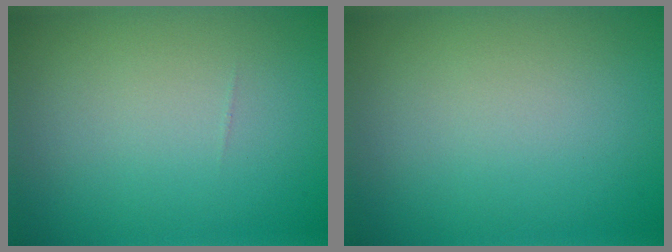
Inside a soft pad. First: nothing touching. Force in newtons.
{"total": 0.0}